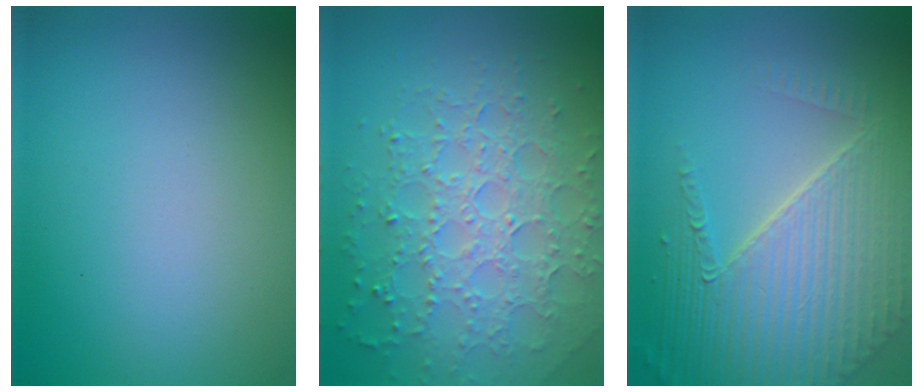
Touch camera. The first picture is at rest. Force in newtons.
{"total": 7.2, "press": 5.2, "slide": 4.9}
{"total": 8.8, "press": 5.7, "slide": 6.7}